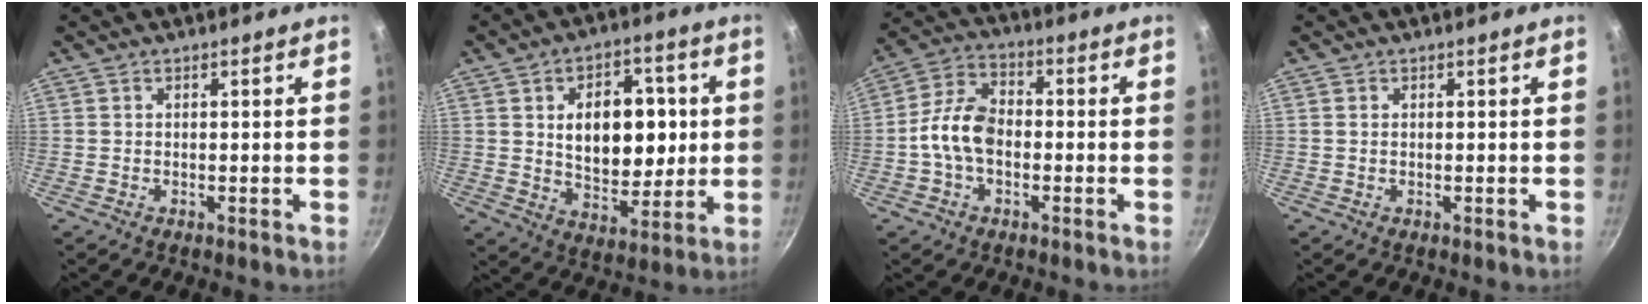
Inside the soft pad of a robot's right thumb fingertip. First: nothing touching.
{"total": 16.1, "force": [2.5, 10.5, 11.9], "torque": [-0.122, -0.009, 0.043]}
{"total": 9.5, "force": [-1.5, 6.3, 6.9], "torque": [-0.115, 0.032, -0.043]}
{"total": 0.6, "force": [0.2, 0.4, 0.3], "torque": [-0.006, 0.001, 0.003]}